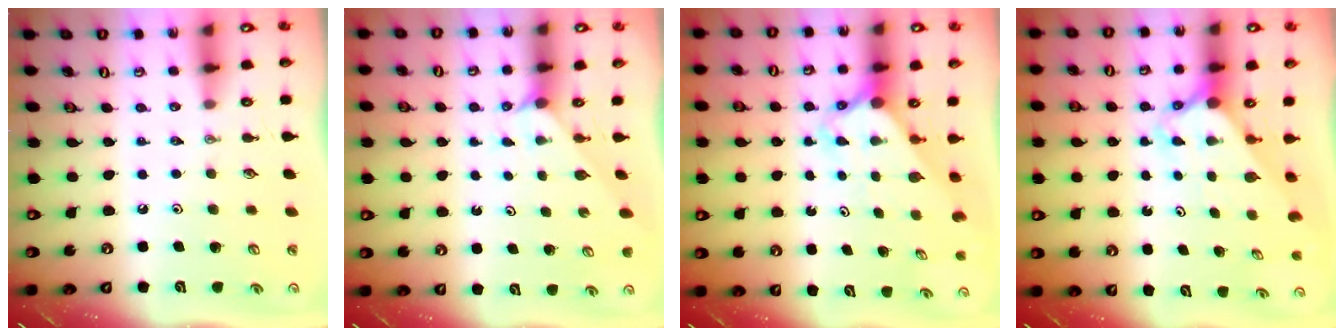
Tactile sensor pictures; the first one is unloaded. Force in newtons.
{"total": 3.2, "press": 3.2, "slide": 0.3}
{"total": 2.7, "press": 2.7, "slide": 0.2}
{"total": 2.6, "press": 2.6, "slide": 0.2}